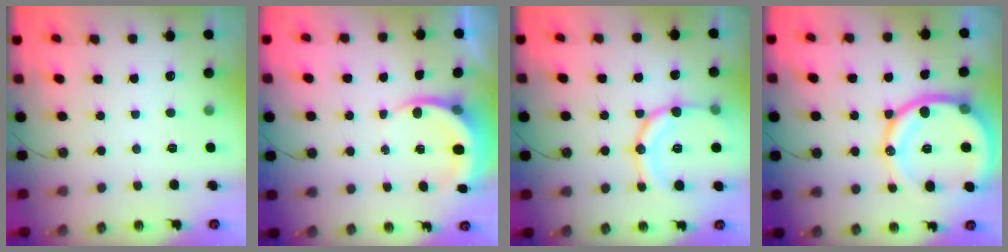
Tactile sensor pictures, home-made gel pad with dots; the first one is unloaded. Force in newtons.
{"total": 5.0, "press": 5.0, "slide": 0.4}
{"total": 17.2, "press": 16.9, "slide": 3.6}
{"total": 20.1, "press": 19.9, "slide": 3.0}